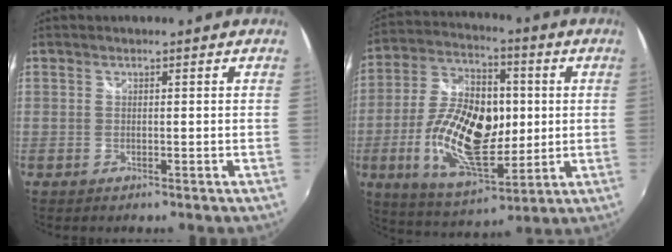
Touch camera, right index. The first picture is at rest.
{"total": 19.2, "force": [-1.5, 10.6, 15.9], "torque": [-0.315, 0.002, -0.017]}